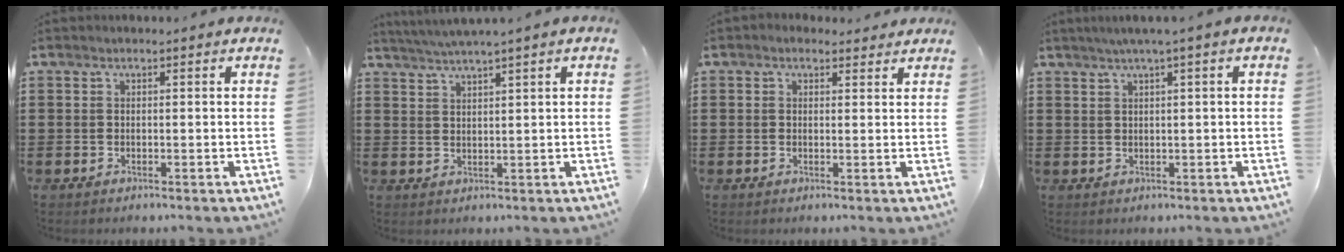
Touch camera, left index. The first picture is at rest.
{"total": 2.3, "force": [1.9, -0.7, 1.1], "torque": [-0.023, -0.006, 0.035]}
{"total": 1.4, "force": [1.1, 0.9, 0.2], "torque": [0.000, 0.004, 0.019]}
{"total": 1.7, "force": [0.7, -0.3, 1.5], "torque": [-0.028, -0.004, 0.012]}